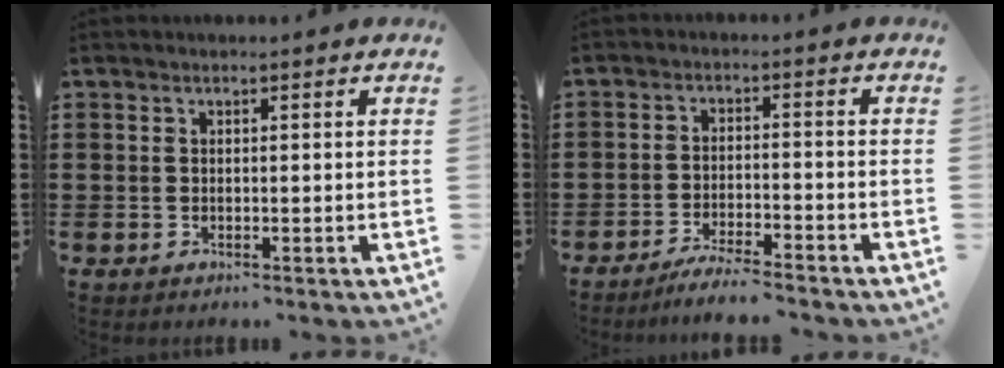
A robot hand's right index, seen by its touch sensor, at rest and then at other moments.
{"total": 3.9, "force": [-3.8, -0.3, 1.0], "torque": [-0.018, -0.001, -0.075]}